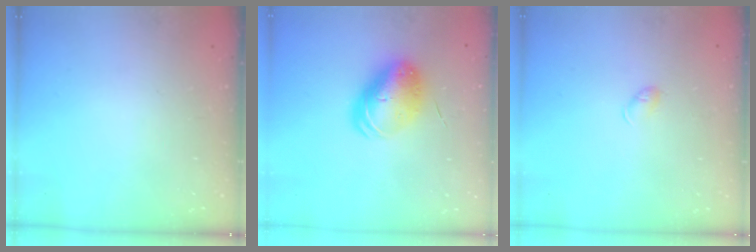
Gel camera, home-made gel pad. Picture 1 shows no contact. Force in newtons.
{"total": 11.4, "press": 11.2, "slide": 2.2}
{"total": 3.8, "press": 3.8, "slide": 0.5}